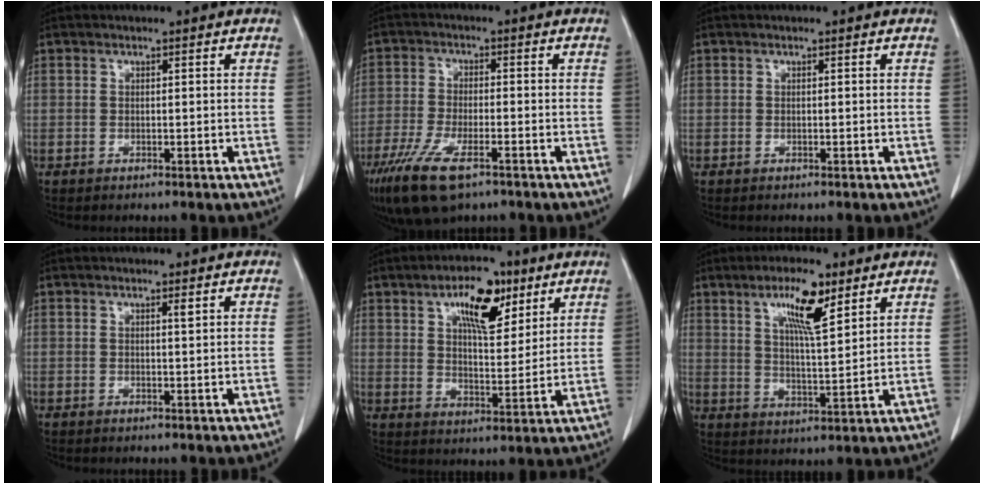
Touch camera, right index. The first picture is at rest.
{"total": 10.9, "force": [-6.9, 3.4, 7.8], "torque": [-0.149, -0.022, -0.120]}
{"total": 0.0}
{"total": 0.8, "force": [0.4, -0.1, 0.7], "torque": [-0.012, -0.001, 0.006]}
{"total": 11.0, "force": [5.9, 4.3, 8.3], "torque": [-0.134, 0.011, 0.099]}
{"total": 9.1, "force": [5.2, 1.6, 7.3], "torque": [-0.131, -0.001, 0.091]}